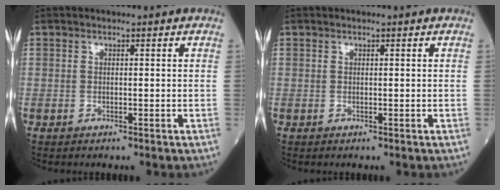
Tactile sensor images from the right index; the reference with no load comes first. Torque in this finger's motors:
{"motor_torque": [0.72, -0.31, 0.21, 0.05]}